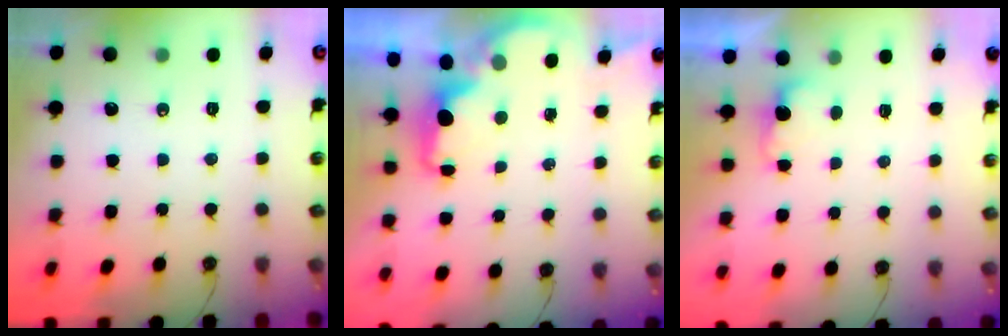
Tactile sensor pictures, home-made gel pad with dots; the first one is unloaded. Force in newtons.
{"total": 1.9, "press": 1.7, "slide": 0.8}
{"total": 2.0, "press": 1.7, "slide": 0.9}